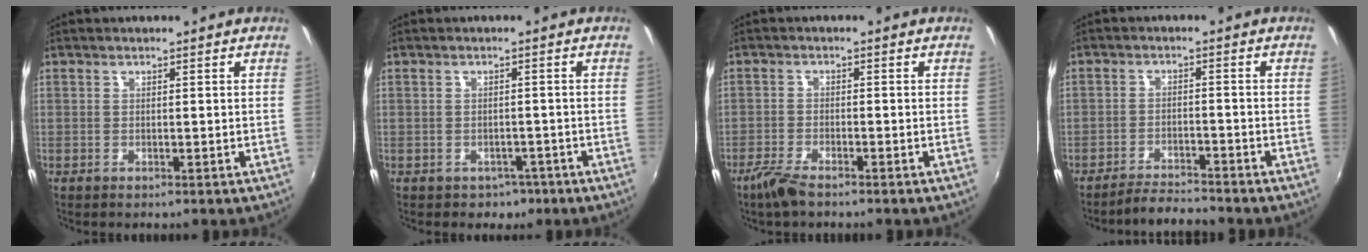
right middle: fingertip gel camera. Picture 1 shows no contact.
{"total": 3.5, "force": [-1.9, 2.8, 0.7], "torque": [-0.023, 0.000, -0.019]}
{"total": 4.5, "force": [-3.6, 0.9, 2.6], "torque": [-0.076, -0.007, -0.072]}
{"total": 4.9, "force": [-4.9, 0.2, 0.8], "torque": [-0.036, -0.004, -0.083]}